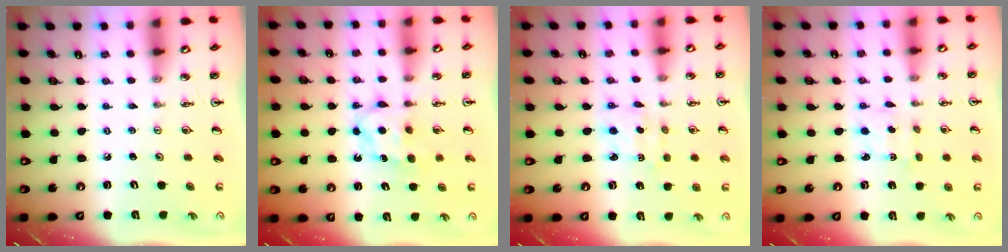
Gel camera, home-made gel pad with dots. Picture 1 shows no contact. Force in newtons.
{"total": 6.7, "press": 6.7, "slide": 0.3}
{"total": 2.5, "press": 2.5, "slide": 0.3}
{"total": 2.7, "press": 2.7, "slide": 0.5}